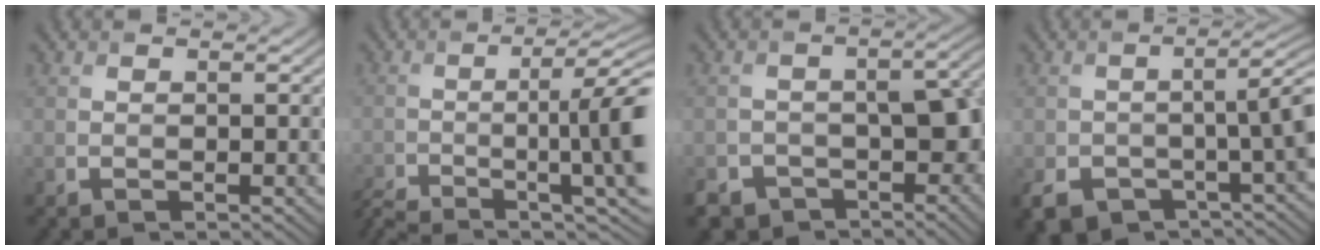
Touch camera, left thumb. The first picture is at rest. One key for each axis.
{"total": 14.2, "fx": -6.2, "fy": 3.0, "fz": 12.5, "tx": -0.175, "ty": -0.008, "tz": -0.098}
{"total": 11.2, "fx": -5.4, "fy": 7.6, "fz": 6.3, "tx": -0.092, "ty": -0.039, "tz": -0.074}
{"total": 9.9, "fx": -5.1, "fy": 4.8, "fz": 7.0, "tx": -0.115, "ty": -0.034, "tz": -0.080}